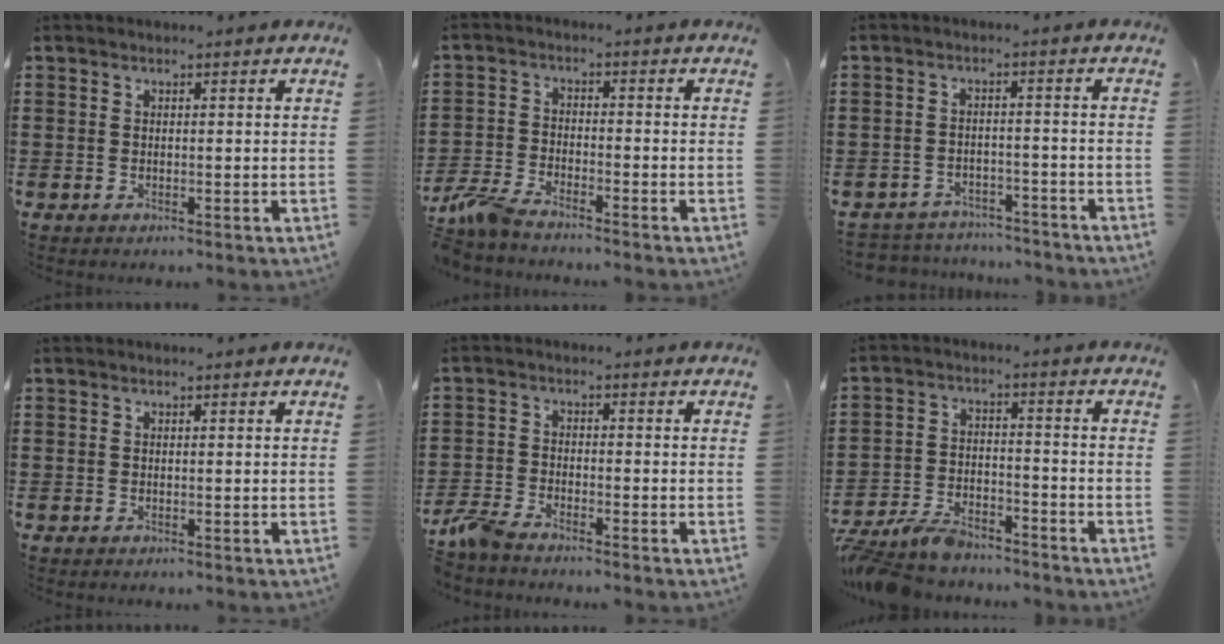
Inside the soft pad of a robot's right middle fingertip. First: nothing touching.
{"total": 4.9, "force": [-4.3, 0.7, 2.2], "torque": [-0.071, -0.010, -0.091]}
{"total": 3.7, "force": [-3.7, 0.4, -0.2], "torque": [-0.004, 0.000, -0.079]}
{"total": 0.0}
{"total": 3.7, "force": [-3.3, 0.5, 1.5], "torque": [-0.054, -0.007, -0.074]}
{"total": 6.5, "force": [-6.0, 1.5, 2.0], "torque": [-0.056, 0.004, -0.120]}